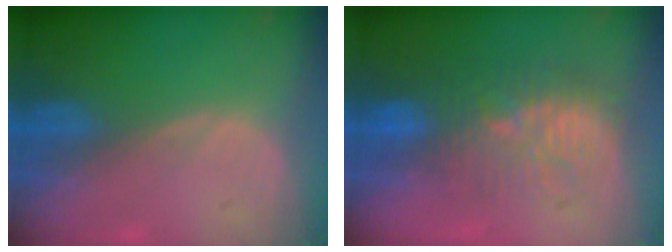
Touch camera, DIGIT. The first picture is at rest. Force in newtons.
{"total": 9.2, "press": 8.9, "slide": 2.1}